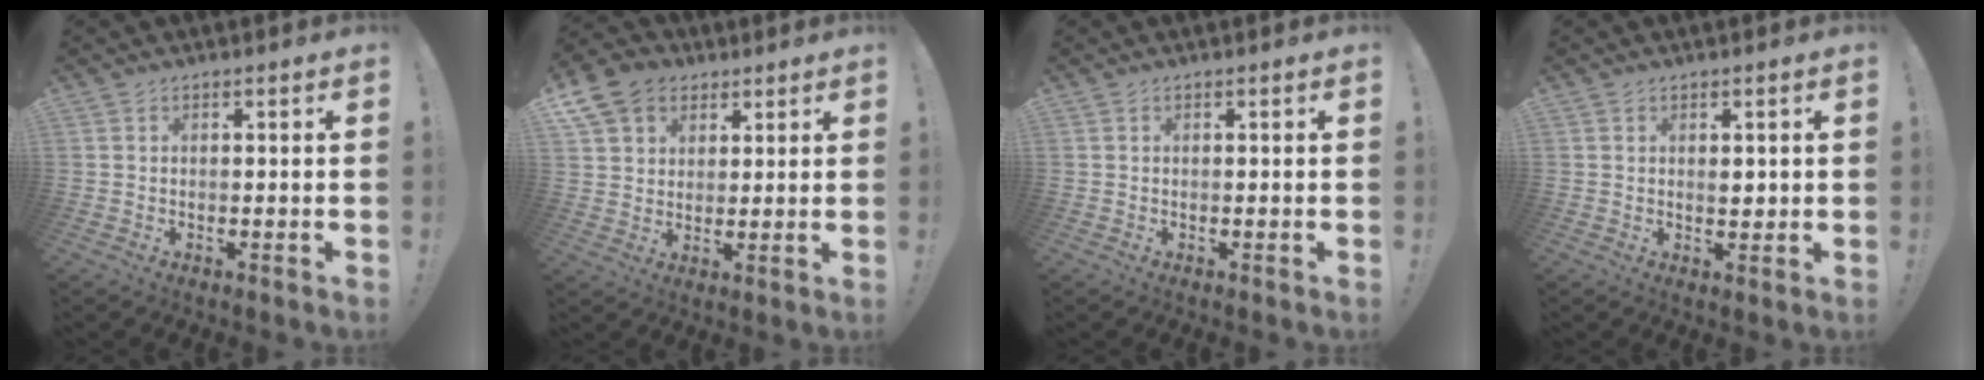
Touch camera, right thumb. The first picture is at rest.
{"total": 10.9, "force": [5.5, 8.4, 4.2], "torque": [-0.079, -0.030, 0.111]}
{"total": 0.0}
{"total": 2.3, "force": [0.5, 1.6, 1.5], "torque": [-0.007, -0.006, 0.004]}